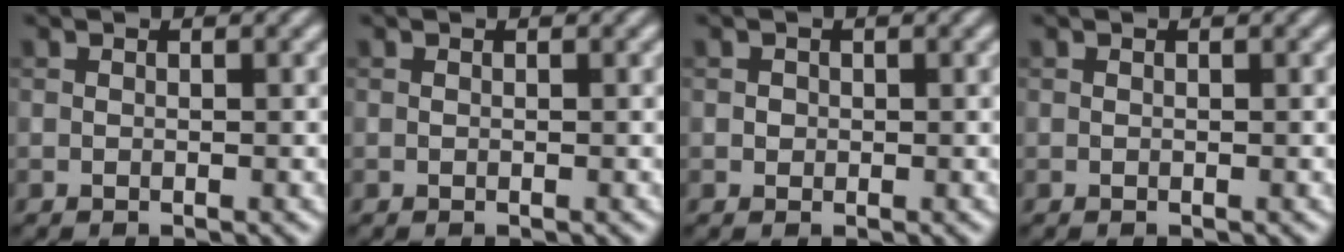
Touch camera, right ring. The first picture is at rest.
{"total": 0.0}
{"total": 0.6, "force": [0.0, 0.6, 0.1], "torque": [0.003, -0.002, 0.000]}
{"total": 0.0}